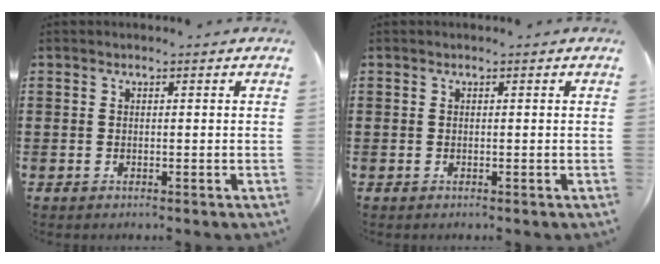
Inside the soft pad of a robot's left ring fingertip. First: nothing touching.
{"total": 0.0}